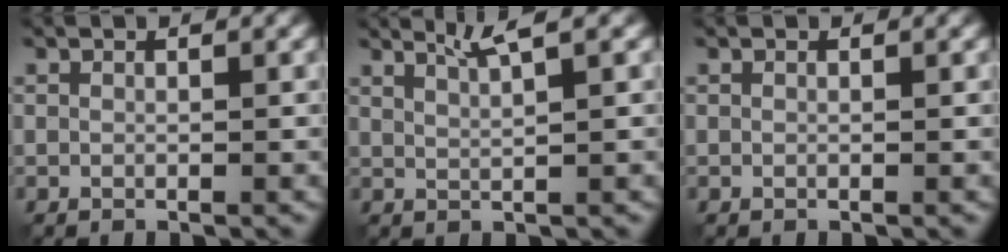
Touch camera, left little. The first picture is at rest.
{"total": 2.7, "force": [1.8, 0.2, 1.9], "torque": [-0.033, 0.006, 0.032]}
{"total": 0.0}